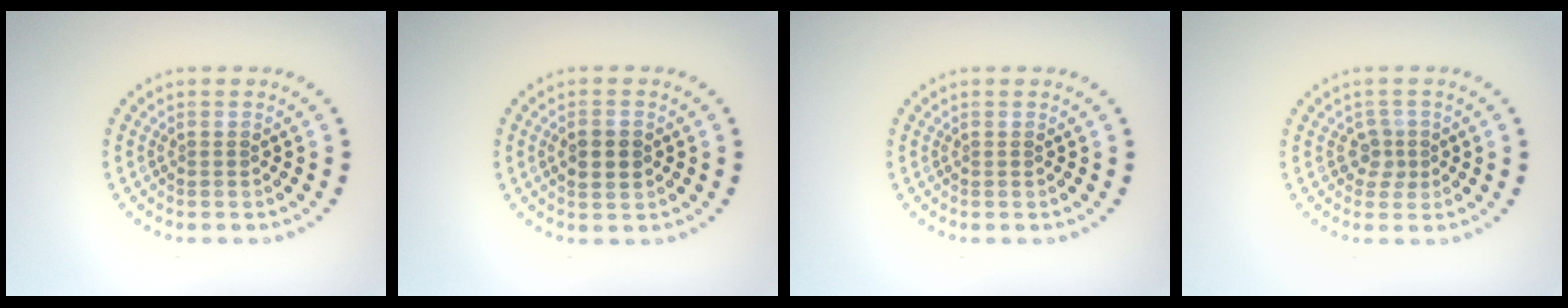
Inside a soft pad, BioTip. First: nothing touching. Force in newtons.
{"total": 2.2, "press": 2.2, "slide": 0.1}
{"total": 0.0}
{"total": 1.6, "press": 1.3, "slide": 0.9}